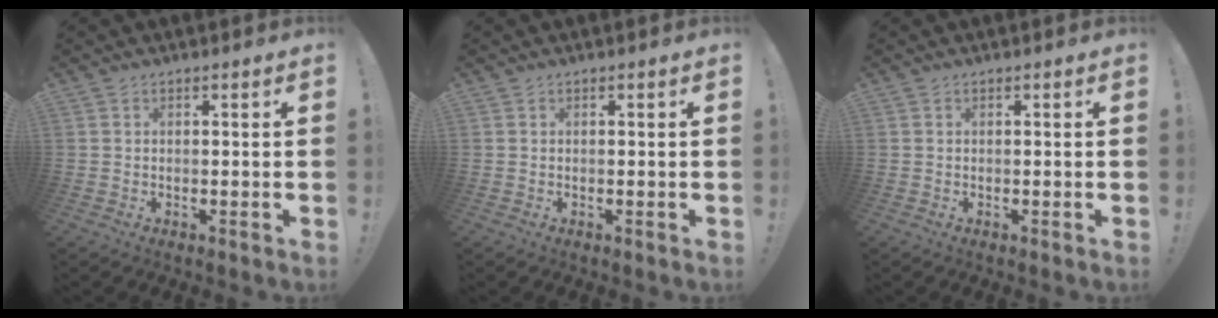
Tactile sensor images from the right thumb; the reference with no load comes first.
{"total": 0.0}
{"total": 0.0}